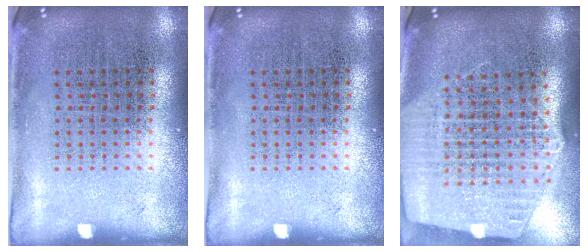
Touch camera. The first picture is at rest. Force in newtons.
{"total": 0.0}
{"total": 2.6, "press": 2.3, "slide": 1.3}